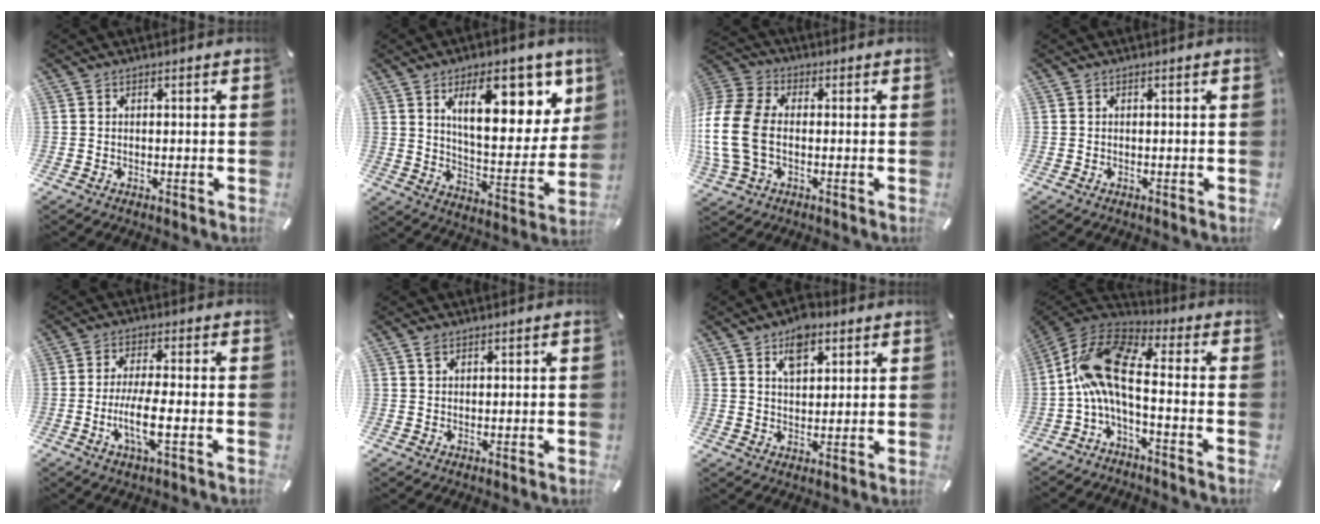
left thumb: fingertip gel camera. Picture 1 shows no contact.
{"total": 18.9, "force": [9.6, 8.4, 14.0], "torque": [-0.192, -0.042, 0.152]}
{"total": 13.5, "force": [-1.6, 9.7, 9.3], "torque": [-0.212, 0.013, -0.027]}
{"total": 0.0}
{"total": 8.6, "force": [-1.9, 2.3, 8.1], "torque": [-0.166, -0.011, -0.038]}
{"total": 1.7, "force": [1.2, 0.9, 0.6], "torque": [-0.013, -0.002, 0.024]}
{"total": 7.1, "force": [4.0, 4.3, 3.9], "torque": [-0.048, -0.012, 0.068]}
{"total": 14.3, "force": [-1.9, 6.5, 12.6], "torque": [-0.266, 0.010, -0.035]}